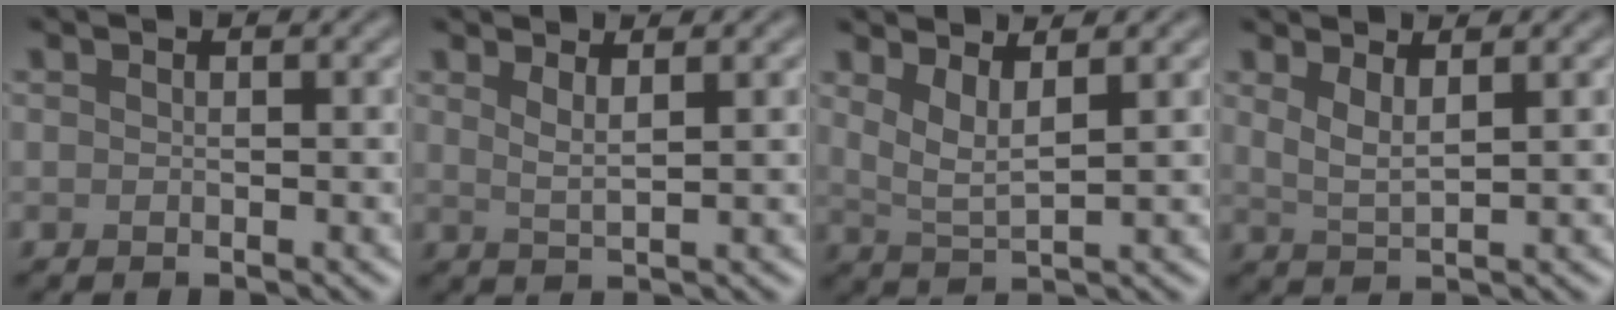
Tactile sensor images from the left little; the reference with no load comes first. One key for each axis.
{"total": 2.0, "fx": 1.2, "fy": 0.5, "fz": 1.5, "tx": -0.022, "ty": -0.002, "tz": 0.020}
{"total": 2.9, "fx": 1.8, "fy": 0.7, "fz": 2.3, "tx": -0.044, "ty": -0.008, "tz": 0.037}
{"total": 2.4, "fx": 1.3, "fy": 0.6, "fz": 1.8, "tx": -0.034, "ty": -0.005, "tz": 0.028}